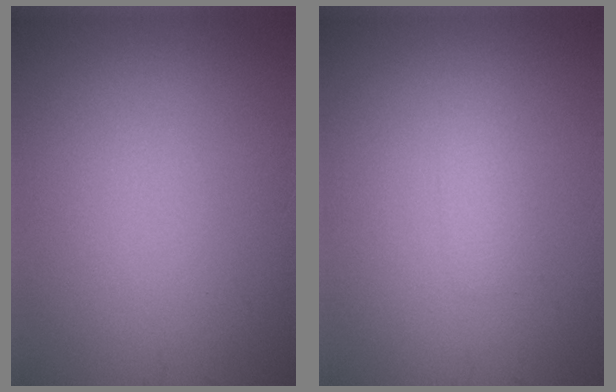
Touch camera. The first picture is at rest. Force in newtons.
{"total": 1.1, "press": 1.1, "slide": 0.1}